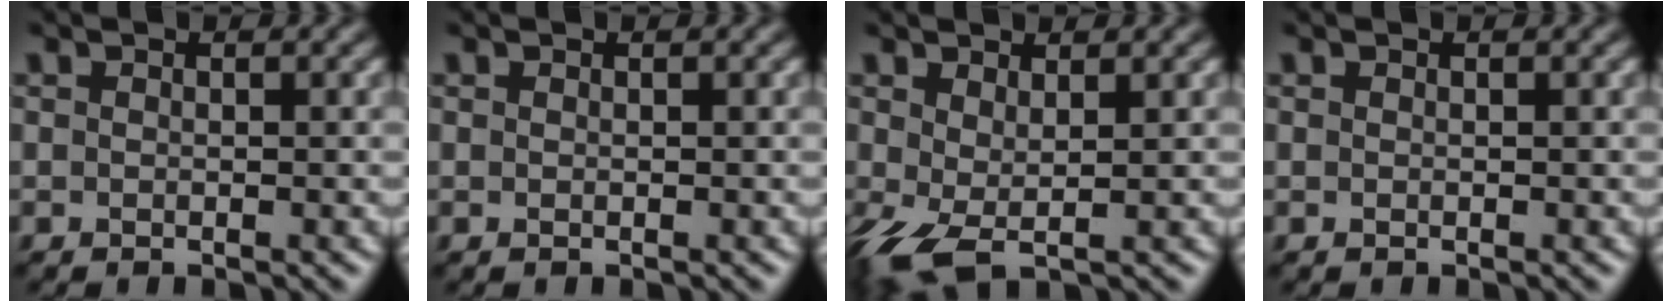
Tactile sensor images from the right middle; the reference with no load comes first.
{"total": 0.0}
{"total": 3.7, "force": [-0.4, 1.6, 3.4], "torque": [-0.084, -0.004, -0.010]}
{"total": 0.0}